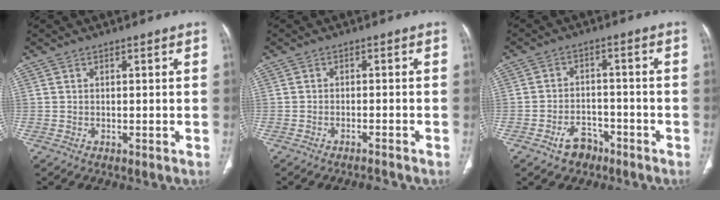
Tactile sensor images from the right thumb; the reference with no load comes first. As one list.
[{"total": 6.5, "force": [-6.2, 1.1, 1.4], "torque": [-0.020, 0.040, -0.086]}, {"total": 5.3, "force": [-3.5, 3.5, 1.9], "torque": [-0.017, 0.030, -0.052]}]